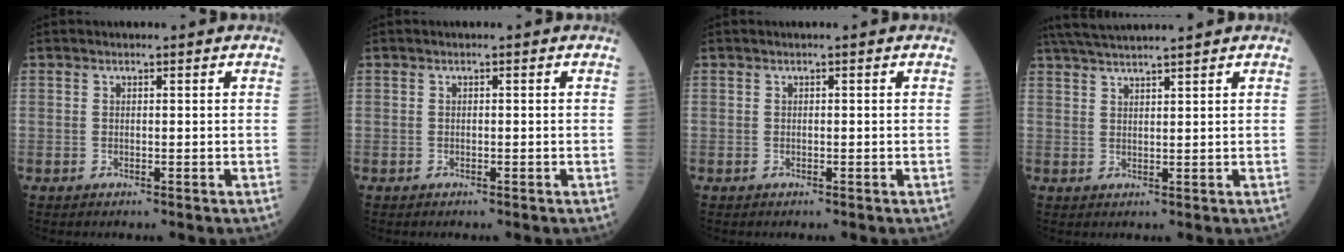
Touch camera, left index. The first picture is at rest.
{"total": 0.0}
{"total": 0.0}
{"total": 7.8, "force": [7.0, -0.6, 3.4], "torque": [-0.059, 0.029, 0.116]}